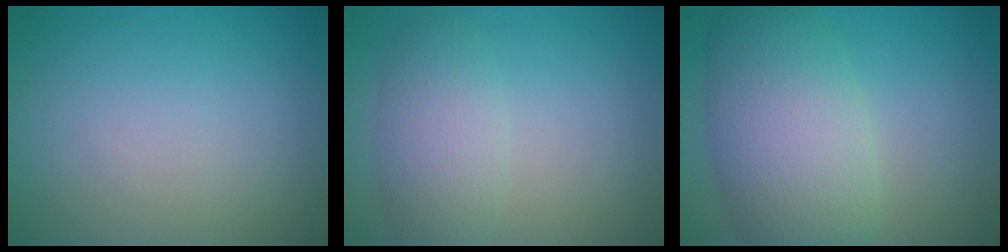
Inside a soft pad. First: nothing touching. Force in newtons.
{"total": 3.9, "press": 3.9, "slide": 0.1}
{"total": 8.4, "press": 8.4, "slide": 0.3}